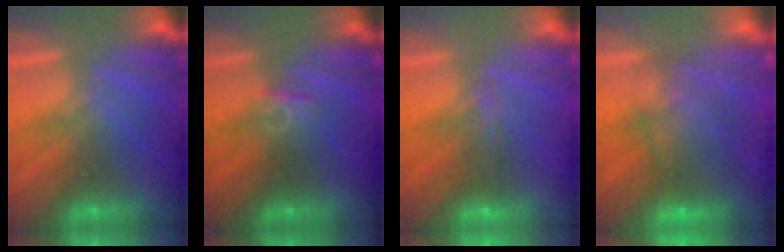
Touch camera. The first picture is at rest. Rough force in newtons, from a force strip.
{"total": 2.7}
{"total": 1.8}
{"total": 5.6}